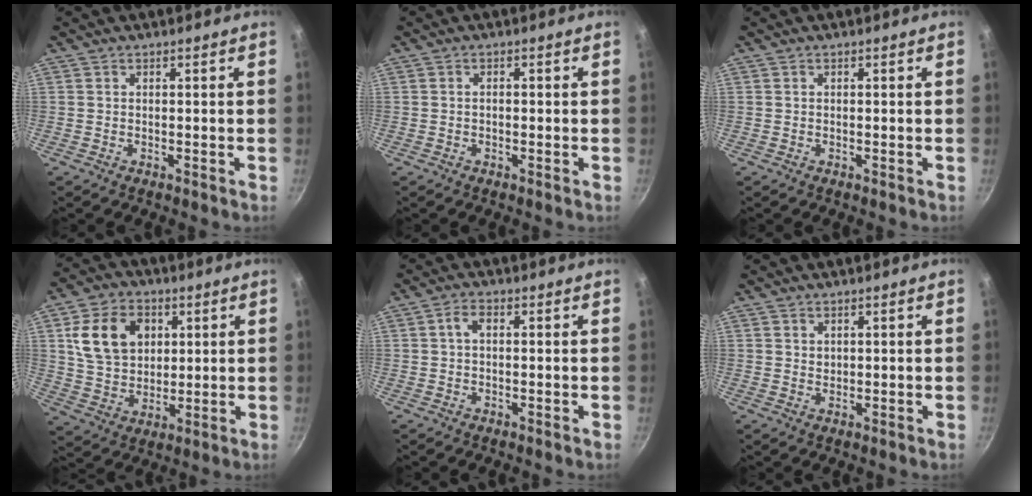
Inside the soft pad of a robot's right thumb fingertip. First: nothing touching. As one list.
[{"total": 0.9, "force": [-0.2, 0.5, 0.7], "torque": [-0.009, 0.005, -0.005]}, {"total": 0.0}, {"total": 13.8, "force": [4.1, 10.5, 8.0], "torque": [-0.110, -0.005, 0.075]}, {"total": 2.3, "force": [0.2, 1.3, 1.9], "torque": [-0.030, 0.008, 0.000]}, {"total": 1.0, "force": [0.6, 0.8, 0.4], "torque": [0.002, -0.004, 0.009]}]